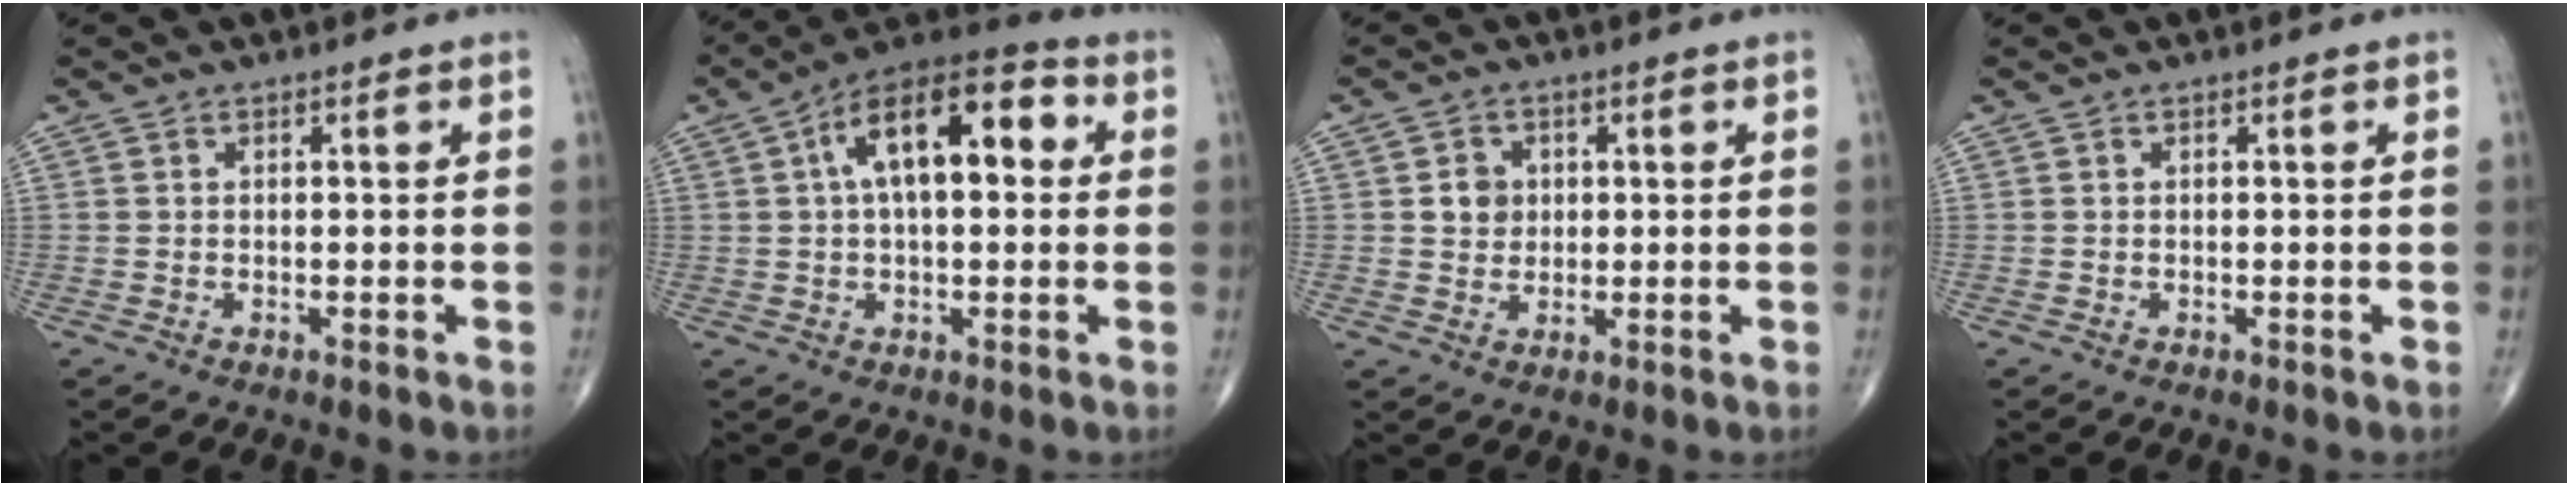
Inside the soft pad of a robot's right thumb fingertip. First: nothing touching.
{"total": 15.6, "force": [3.3, 7.5, 13.3], "torque": [-0.197, 0.035, 0.043]}
{"total": 4.0, "force": [0.7, 3.5, 1.7], "torque": [-0.005, 0.001, 0.011]}
{"total": 0.0}